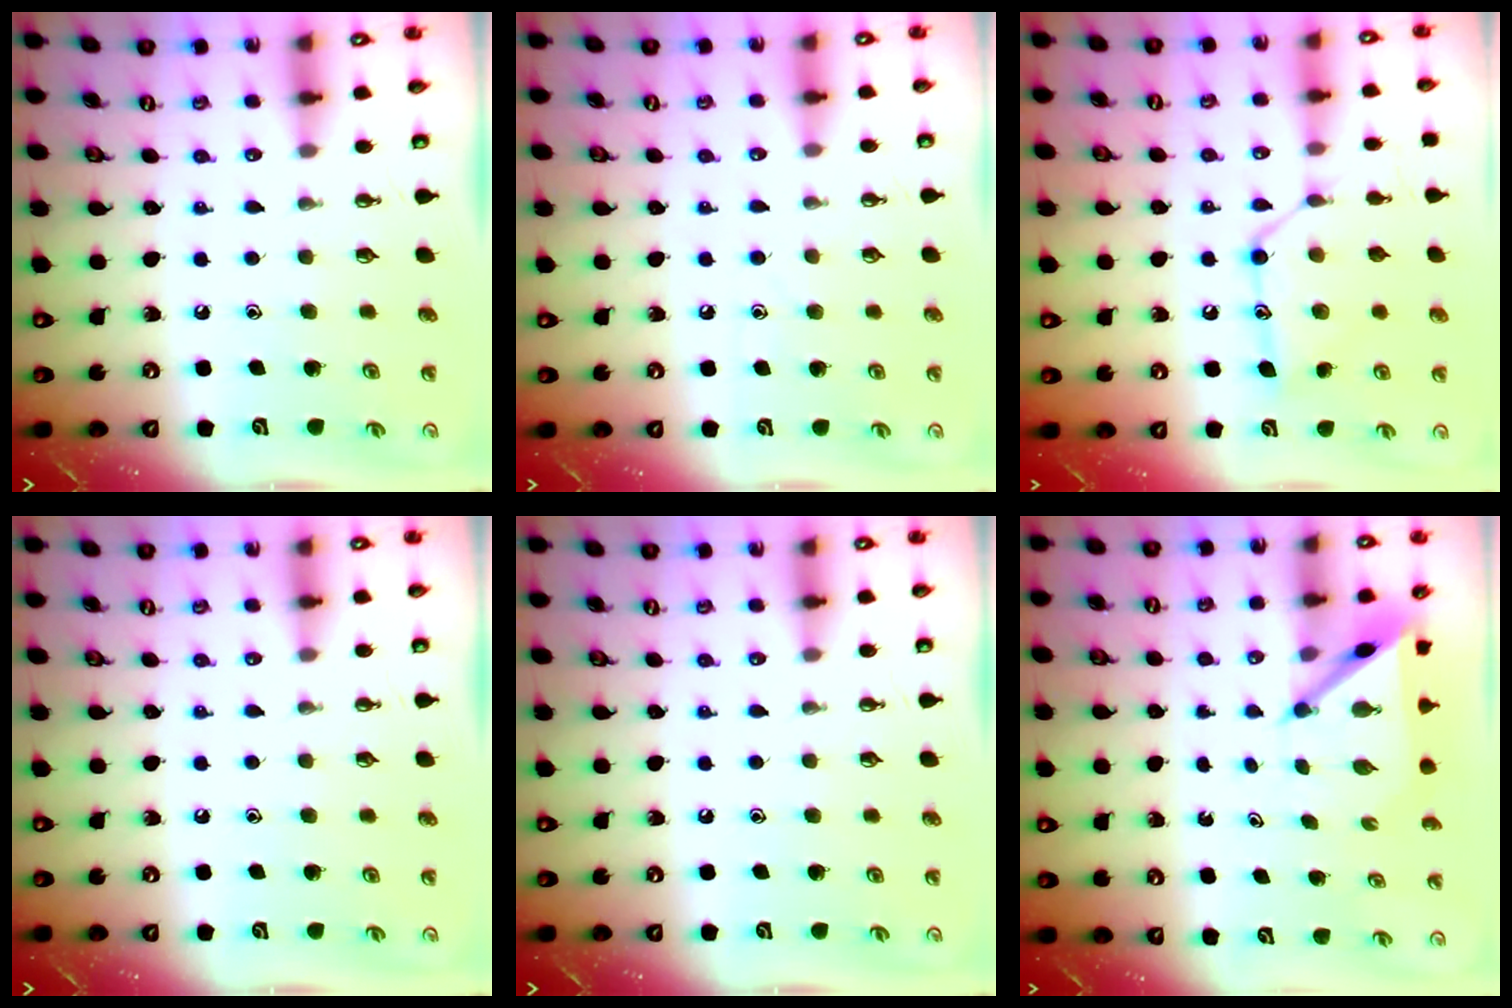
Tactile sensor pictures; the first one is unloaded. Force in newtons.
{"total": 5.3, "press": 5.2, "slide": 0.6}
{"total": 14.8, "press": 14.8, "slide": 1.2}
{"total": 0.0}
{"total": 0.0}
{"total": 7.0, "press": 7.0, "slide": 0.5}